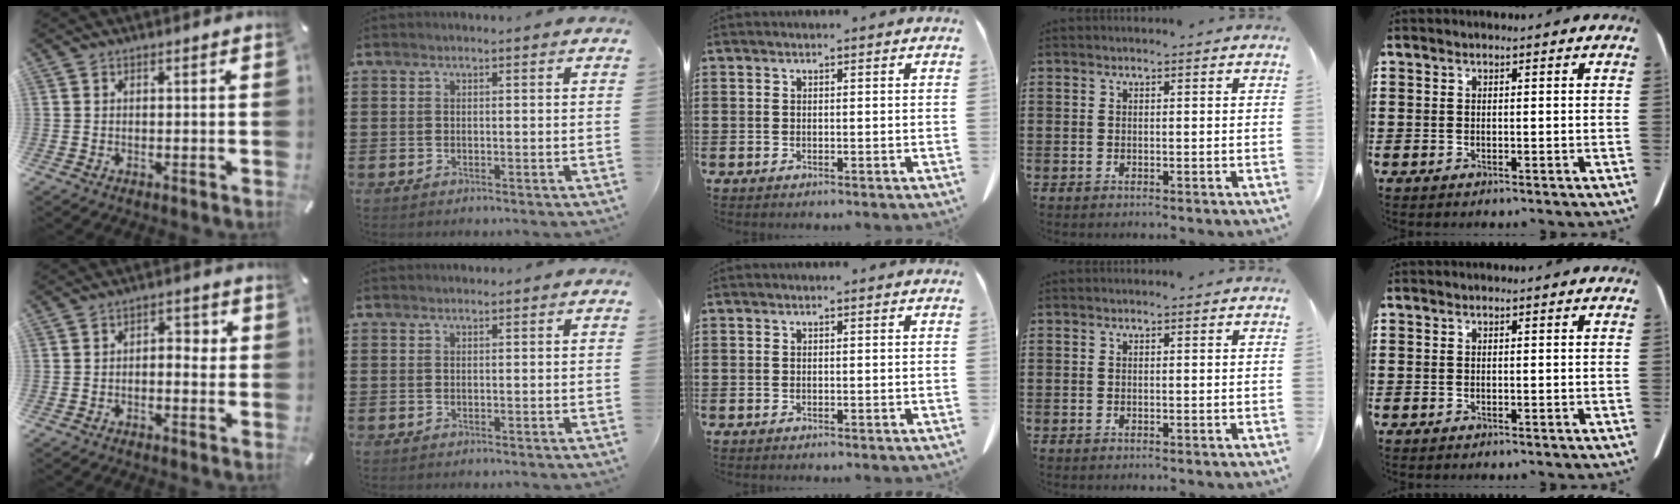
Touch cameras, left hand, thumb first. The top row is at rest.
{"thumb": {"total": 3.8, "force": [-1.1, 2.3, 2.8], "torque": [-0.037, 0.010, -0.028]}}